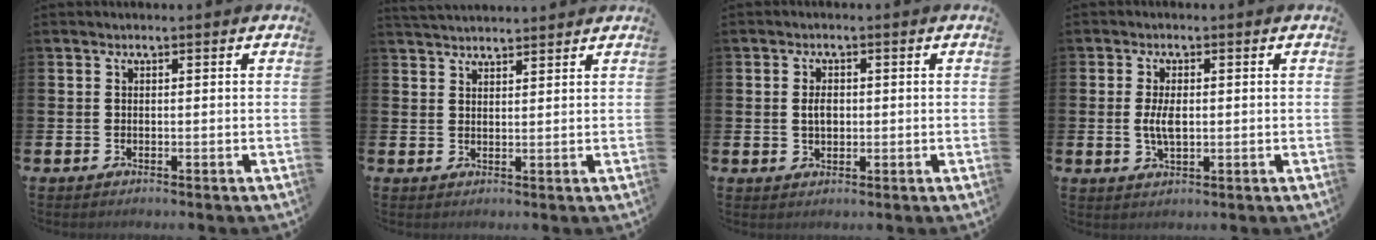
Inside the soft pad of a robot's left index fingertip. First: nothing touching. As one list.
[{"total": 2.9, "force": [2.9, 0.3, 0.1], "torque": [-0.008, -0.012, 0.054]}, {"total": 2.5, "force": [0.2, 1.6, 2.0], "torque": [-0.023, 0.001, -0.002]}, {"total": 3.8, "force": [0.1, 1.8, 3.3], "torque": [-0.064, 0.000, -0.004]}]